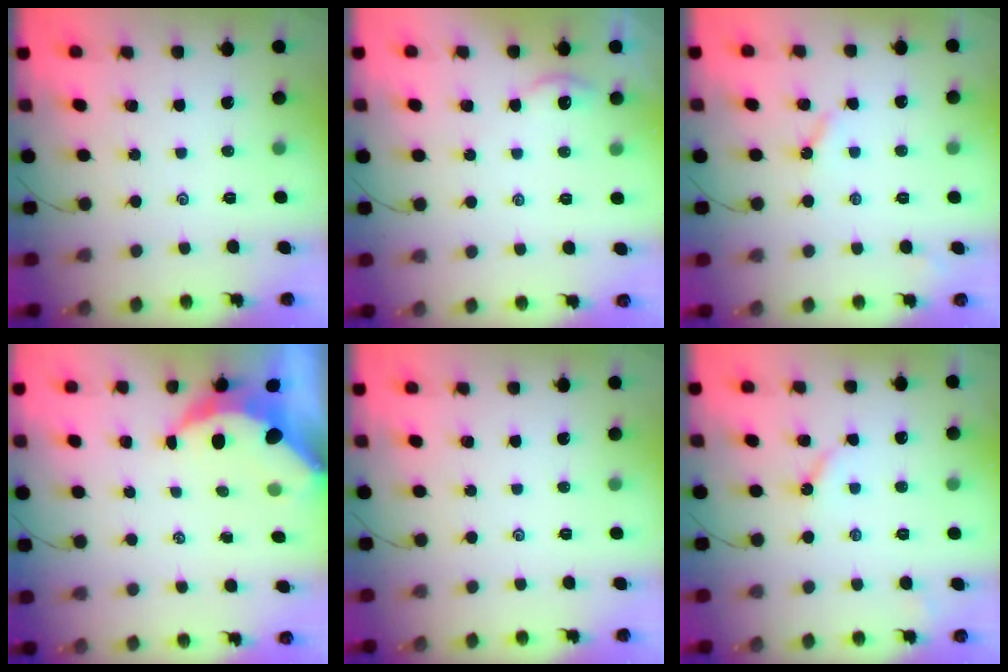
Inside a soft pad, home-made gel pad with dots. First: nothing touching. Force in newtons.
{"total": 1.6, "press": 1.5, "slide": 0.3}
{"total": 3.5, "press": 3.4, "slide": 0.7}
{"total": 7.7, "press": 7.6, "slide": 1.2}
{"total": 0.0}
{"total": 3.3, "press": 3.3, "slide": 0.5}